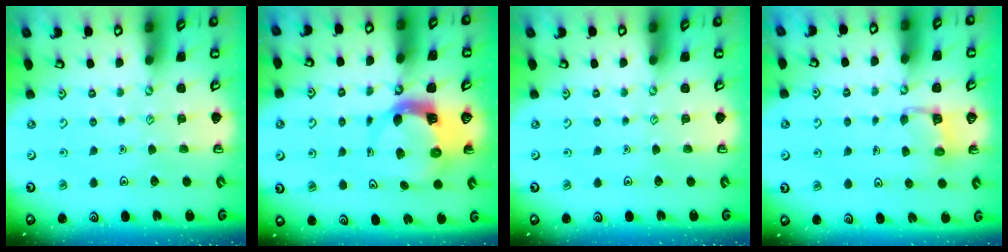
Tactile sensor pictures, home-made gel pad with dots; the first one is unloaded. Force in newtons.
{"total": 4.6, "press": 4.6, "slide": 0.5}
{"total": 0.0}
{"total": 3.3, "press": 3.3, "slide": 0.3}